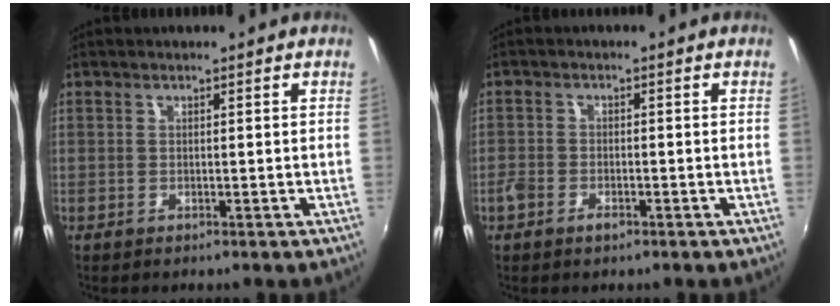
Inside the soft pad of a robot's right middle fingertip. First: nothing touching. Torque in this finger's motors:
{"motor_torque": [0.38, -0.37, 0.05, 0.04]}